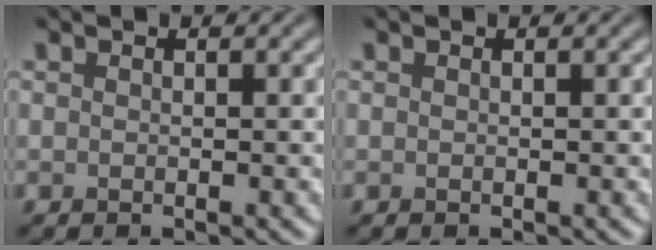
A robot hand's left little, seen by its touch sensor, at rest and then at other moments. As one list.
[{"total": 0.0}]